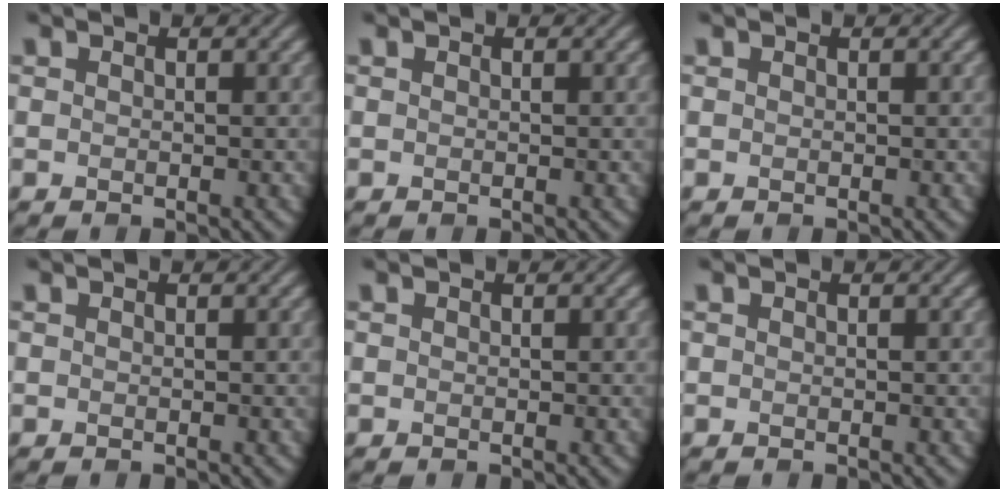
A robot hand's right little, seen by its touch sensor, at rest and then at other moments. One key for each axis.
{"total": 0.0}
{"total": 0.0}
{"total": 0.0}
{"total": 0.0}
{"total": 0.0}